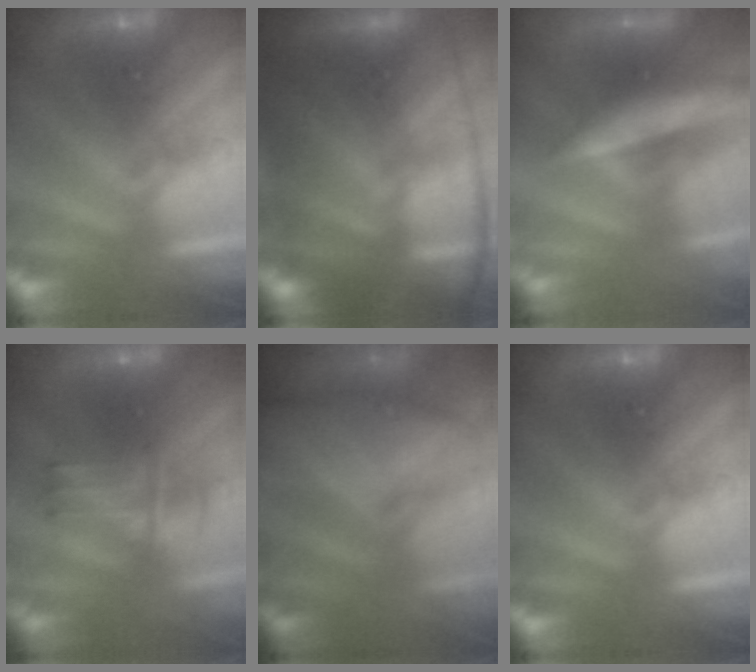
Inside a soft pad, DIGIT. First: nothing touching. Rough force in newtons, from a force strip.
{"total": 10.2}
{"total": 6.4}
{"total": 3.5}
{"total": 7.8}
{"total": 0.0}